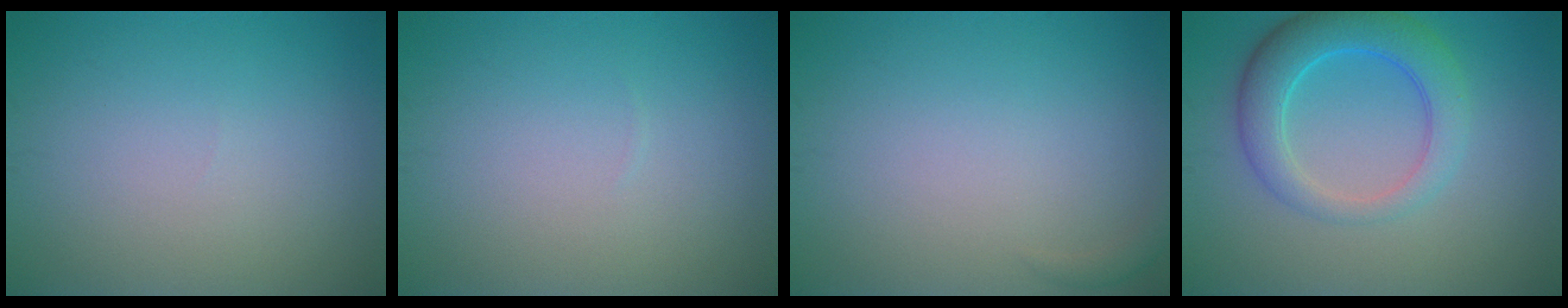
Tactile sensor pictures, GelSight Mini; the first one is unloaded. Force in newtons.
{"total": 0.0}
{"total": 0.7, "press": 0.7, "slide": 0.1}
{"total": 5.3, "press": 5.3, "slide": 0.2}